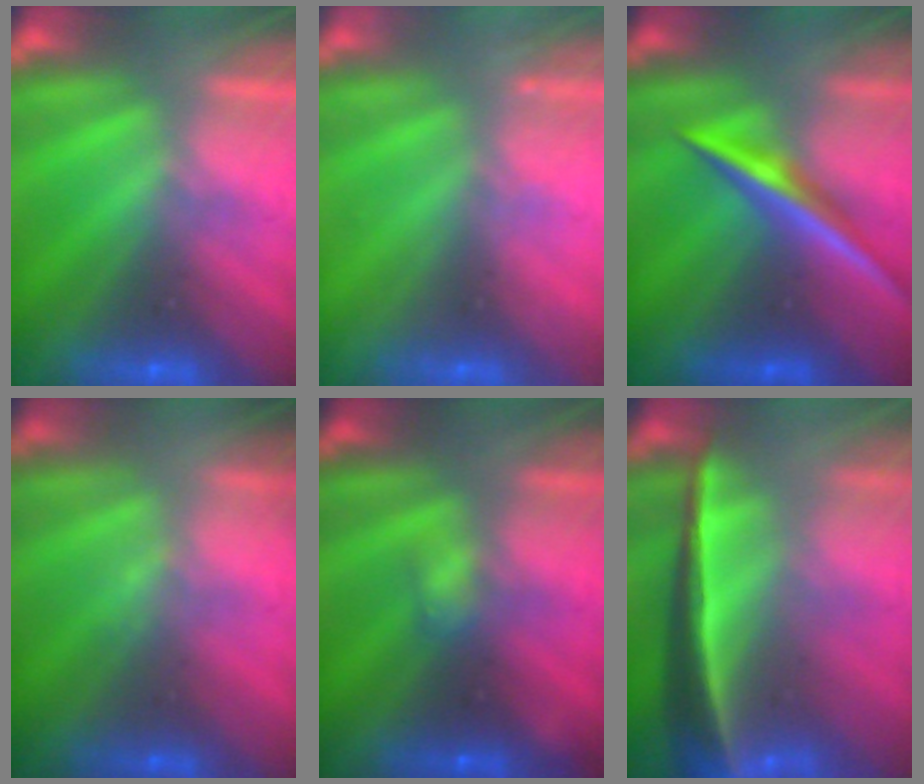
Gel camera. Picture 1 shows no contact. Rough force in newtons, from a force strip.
{"total": 2.2}
{"total": 1.9}
{"total": 1.3}
{"total": 1.8}
{"total": 5.8}